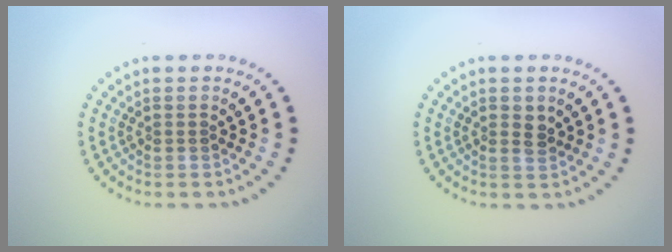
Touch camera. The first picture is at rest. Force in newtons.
{"total": 1.3, "press": 1.3, "slide": 0.4}